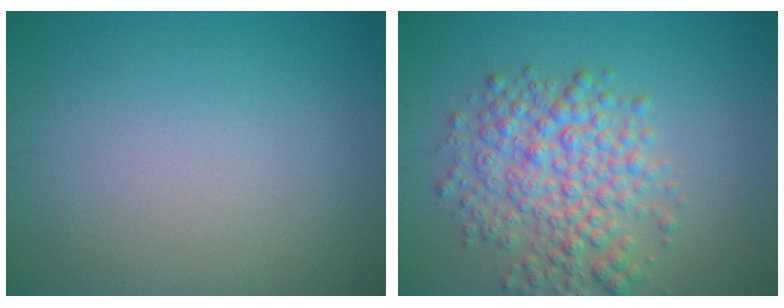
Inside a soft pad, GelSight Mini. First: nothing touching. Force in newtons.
{"total": 6.0, "press": 6.0, "slide": 0.2}